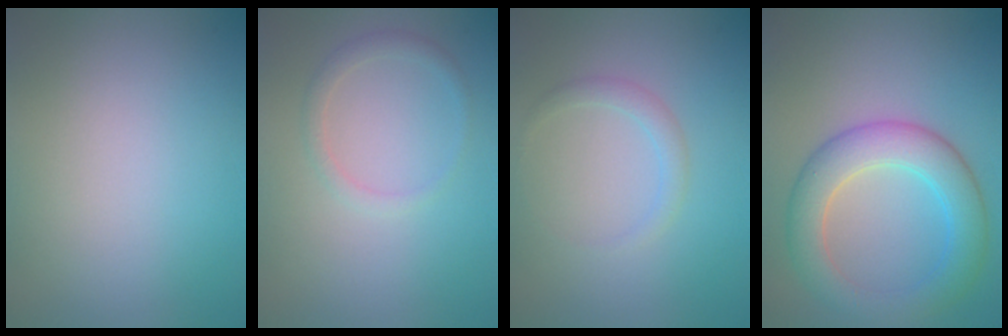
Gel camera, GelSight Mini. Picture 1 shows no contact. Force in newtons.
{"total": 1.4, "press": 1.4, "slide": 0.1}
{"total": 1.3, "press": 1.3, "slide": 0.1}
{"total": 5.8, "press": 5.8, "slide": 0.1}